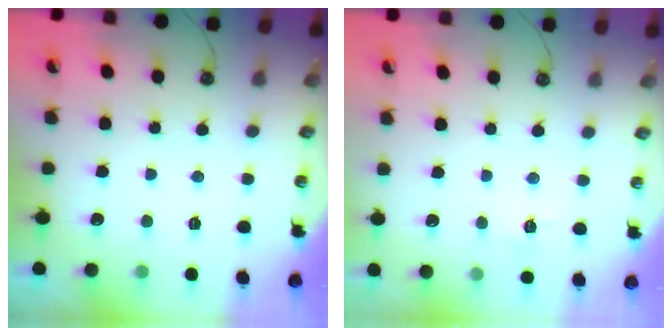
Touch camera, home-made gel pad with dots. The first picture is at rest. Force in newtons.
{"total": 4.8, "press": 4.7, "slide": 0.5}